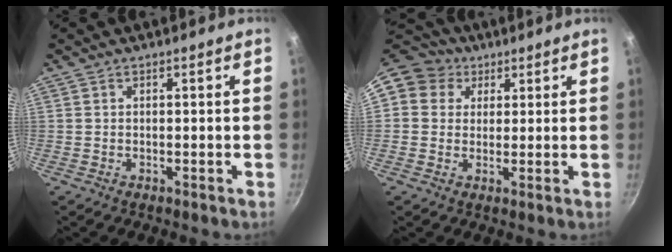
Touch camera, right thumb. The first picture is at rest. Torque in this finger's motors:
{"motor_torque": [-0.21, 0.87, 0.35, -0.31, 0.07]}